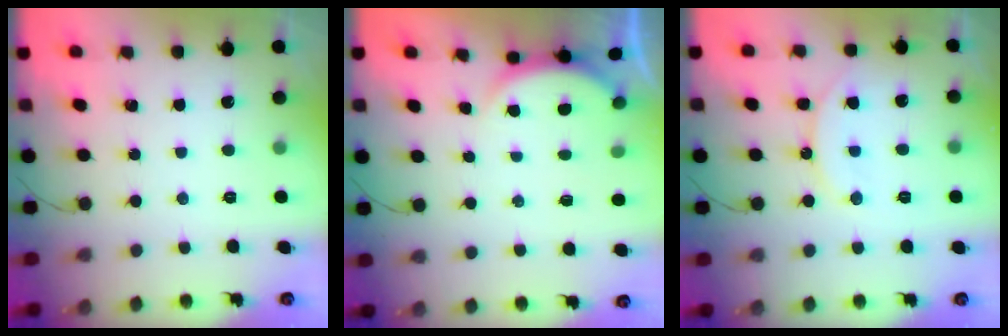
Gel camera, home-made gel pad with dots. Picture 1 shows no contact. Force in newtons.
{"total": 2.6, "press": 2.5, "slide": 0.6}
{"total": 12.2, "press": 12.1, "slide": 1.2}